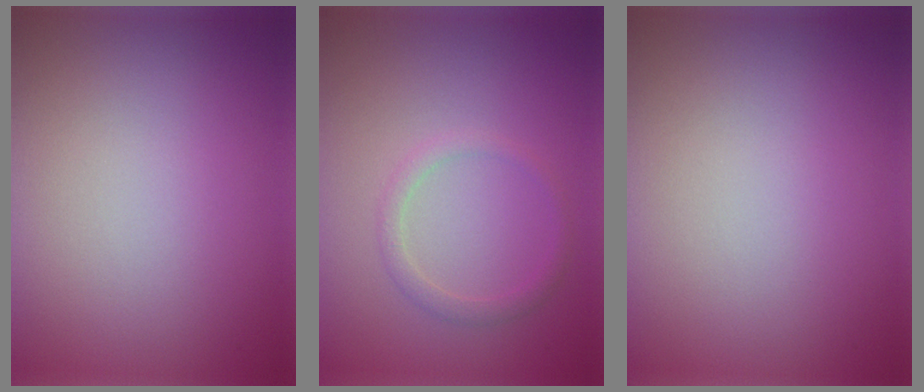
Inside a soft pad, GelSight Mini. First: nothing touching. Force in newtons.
{"total": 1.4, "press": 1.4, "slide": 0.1}
{"total": 0.0}